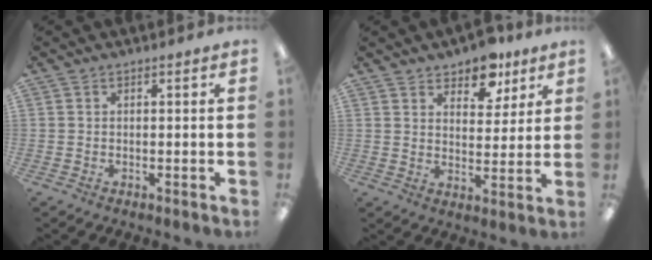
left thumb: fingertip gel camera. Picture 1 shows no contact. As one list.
[{"total": 8.8, "force": [7.0, 4.5, 2.9], "torque": [-0.035, -0.042, 0.123]}]